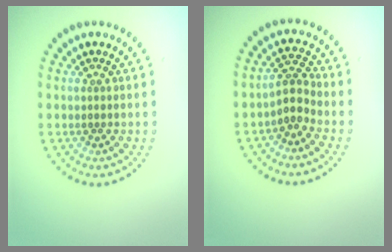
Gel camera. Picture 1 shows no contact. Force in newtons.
{"total": 2.1, "press": 1.6, "slide": 1.4}